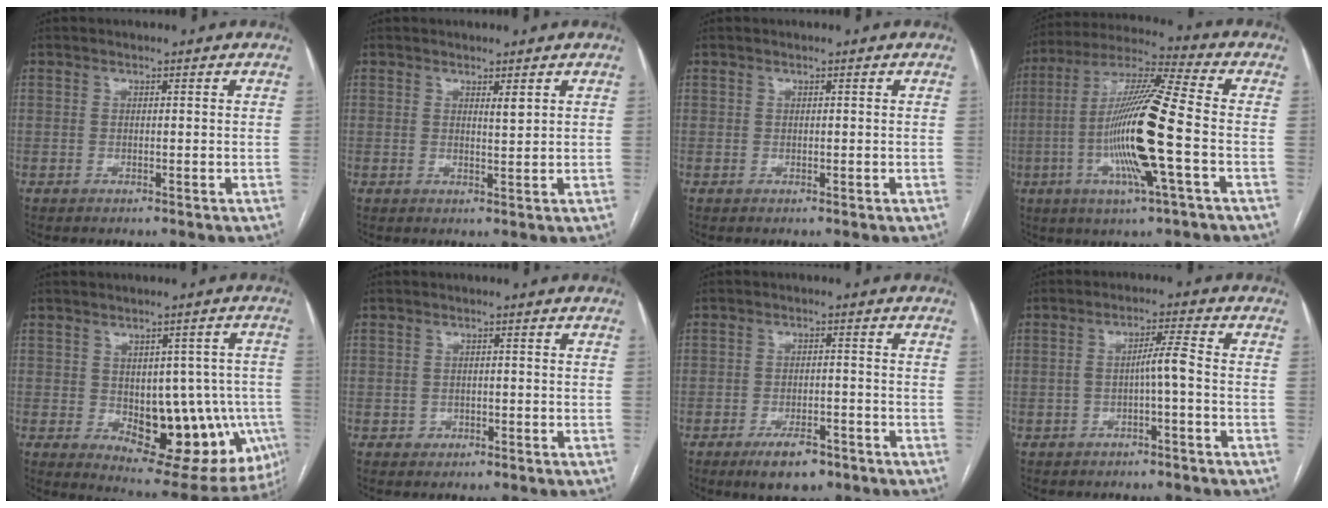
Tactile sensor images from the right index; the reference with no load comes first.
{"total": 1.5, "force": [0.9, 0.1, 1.1], "torque": [-0.021, -0.009, 0.016]}
{"total": 0.0}
{"total": 16.5, "force": [-3.4, -0.1, 16.1], "torque": [-0.317, -0.007, -0.073]}
{"total": 17.6, "force": [-3.7, 9.2, 14.5], "torque": [-0.152, 0.014, -0.021]}
{"total": 1.4, "force": [-0.6, 1.3, 0.1], "torque": [0.004, 0.006, -0.009]}
{"total": 5.5, "force": [-3.7, 2.2, 3.5], "torque": [-0.061, -0.001, -0.053]}
{"total": 3.5, "force": [-0.9, -0.2, 3.4], "torque": [-0.055, 0.010, -0.015]}